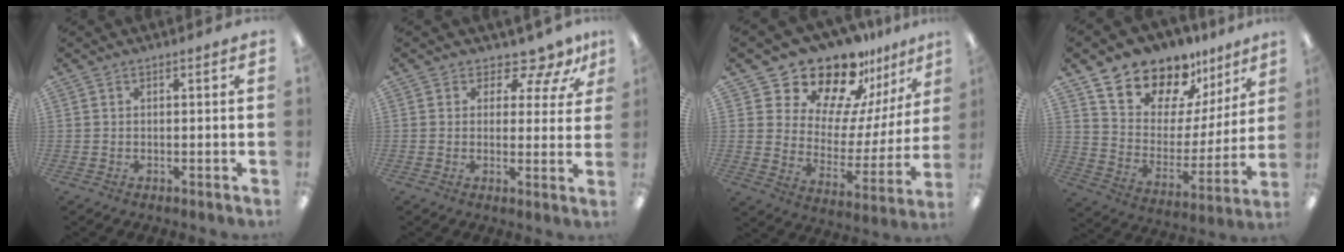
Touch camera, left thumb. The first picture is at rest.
{"total": 7.0, "force": [5.4, 3.1, 3.1], "torque": [-0.044, -0.039, 0.096]}
{"total": 19.5, "force": [16.9, 8.0, 5.7], "torque": [-0.105, -0.138, 0.297]}
{"total": 14.7, "force": [12.7, 6.8, 2.6], "torque": [-0.073, -0.109, 0.237]}